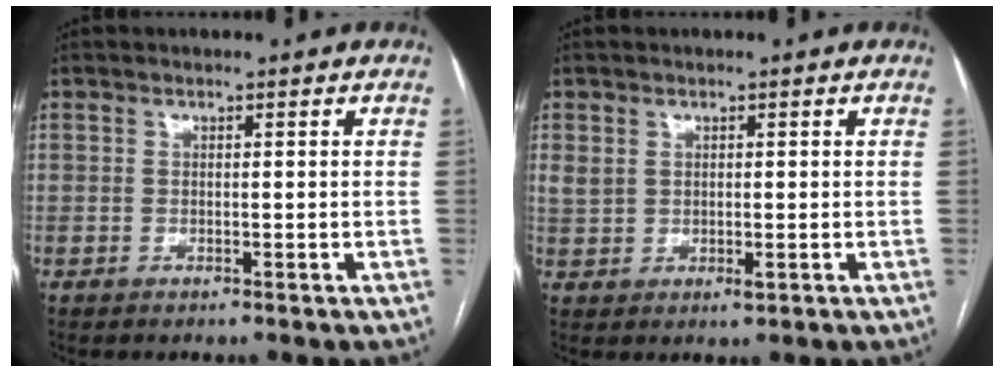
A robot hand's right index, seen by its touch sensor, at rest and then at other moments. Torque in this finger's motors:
{"motor_torque": [0.14, 0.15, 0.07, 0.01]}